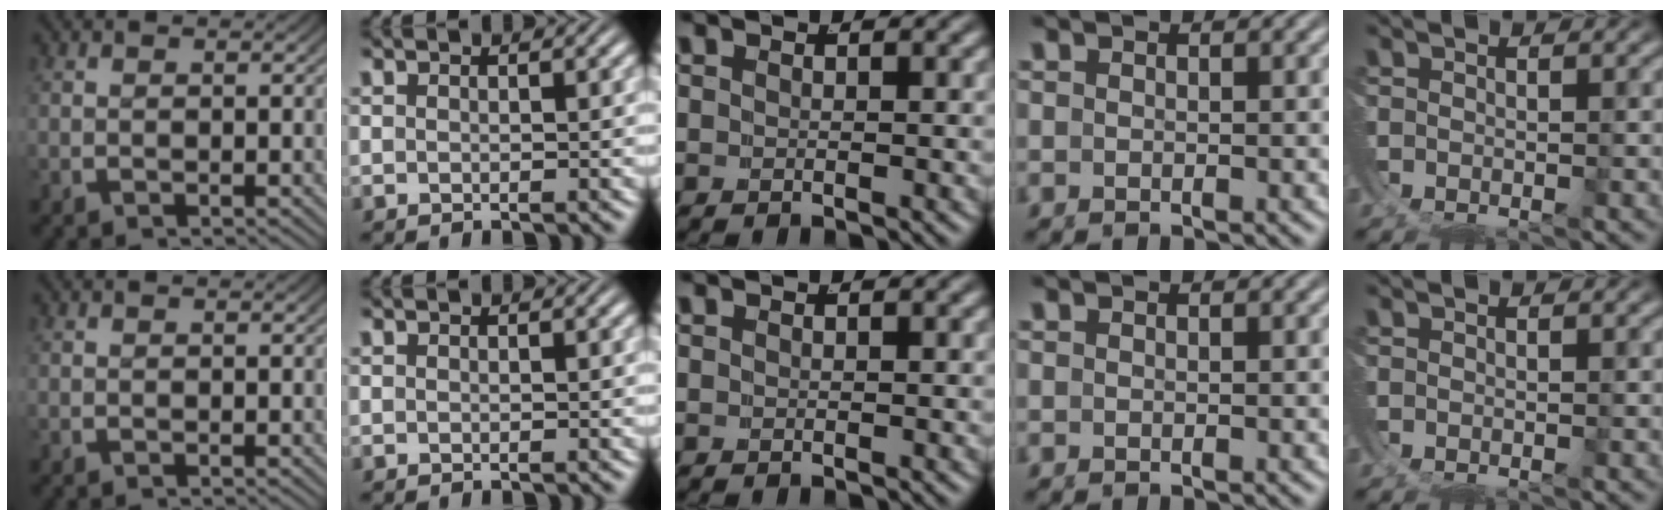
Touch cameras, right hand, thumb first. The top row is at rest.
{}